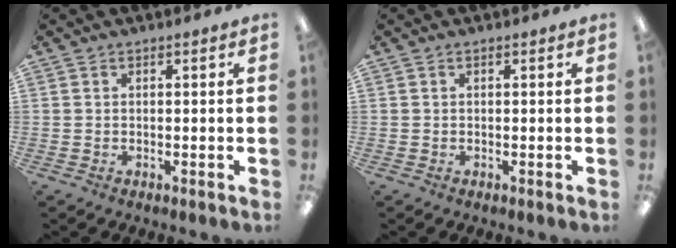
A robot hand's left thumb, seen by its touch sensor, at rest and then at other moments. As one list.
[{"total": 0.0}]